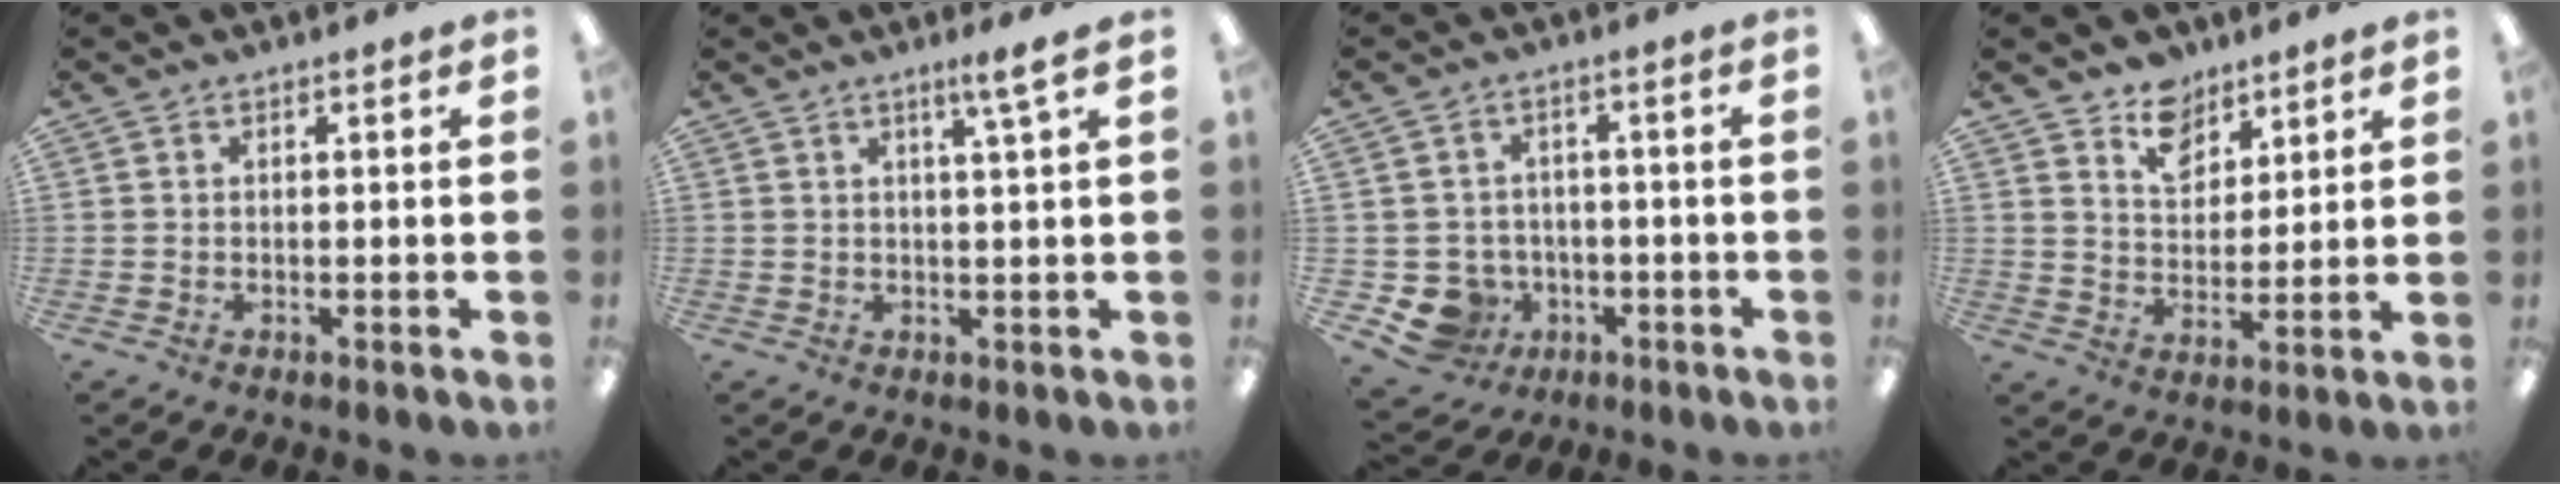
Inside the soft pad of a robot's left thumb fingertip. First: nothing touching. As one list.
[{"total": 3.3, "force": [2.1, -0.3, 2.6], "torque": [-0.046, -0.008, 0.033]}, {"total": 6.9, "force": [-2.8, 6.1, 1.8], "torque": [-0.056, 0.011, -0.047]}, {"total": 8.4, "force": [6.3, 5.2, 1.8], "torque": [-0.025, -0.039, 0.117]}]